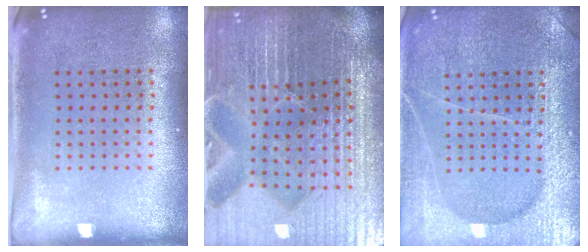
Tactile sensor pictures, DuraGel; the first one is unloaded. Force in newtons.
{"total": 7.2, "press": 6.3, "slide": 3.5}
{"total": 6.6, "press": 6.5, "slide": 0.8}